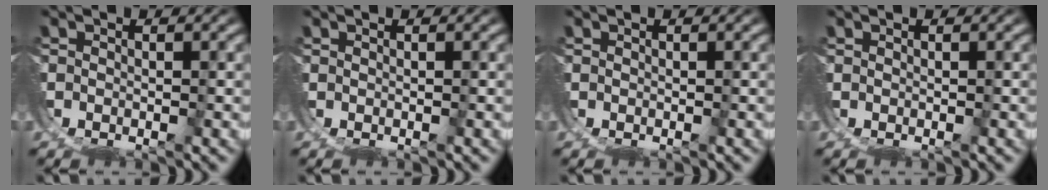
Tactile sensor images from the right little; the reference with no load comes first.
{"total": 0.0}
{"total": 0.0}
{"total": 0.0}